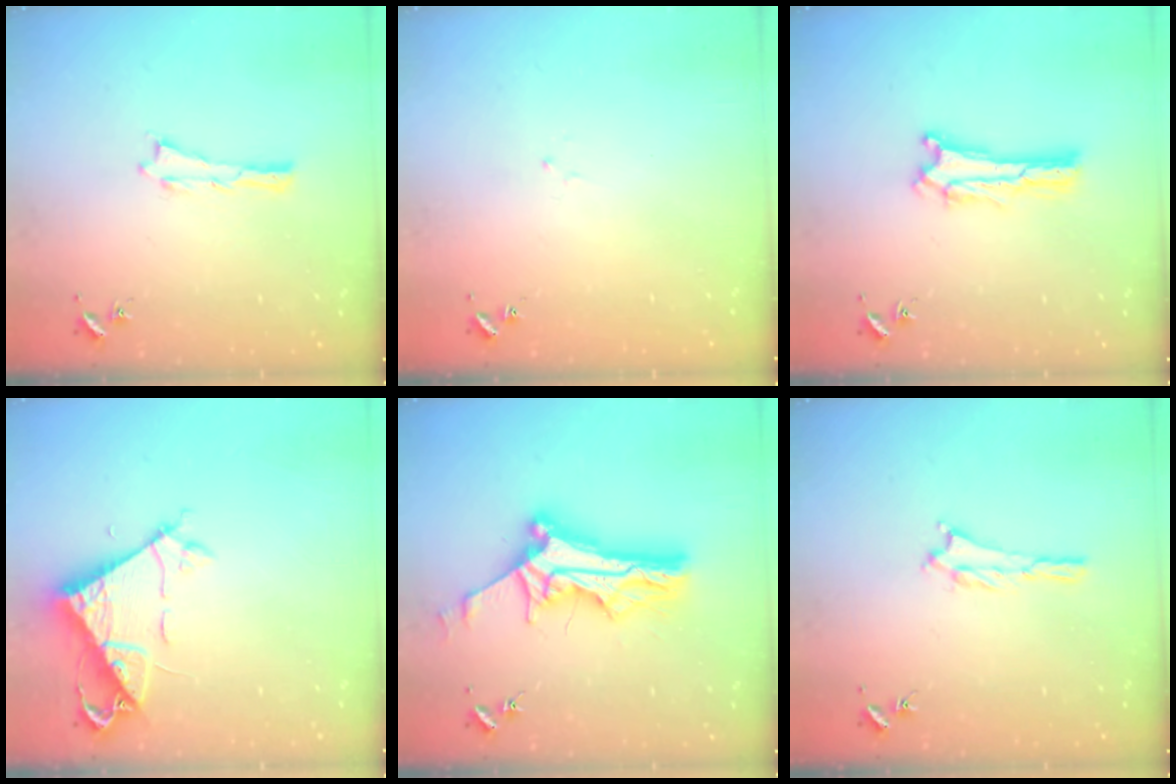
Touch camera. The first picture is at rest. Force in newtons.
{"total": 1.1, "press": 1.0, "slide": 0.2}
{"total": 0.7, "press": 0.6, "slide": 0.2}
{"total": 7.3, "press": 7.3, "slide": 0.3}
{"total": 11.4, "press": 11.4, "slide": 1.0}
{"total": 1.4, "press": 1.4, "slide": 0.3}